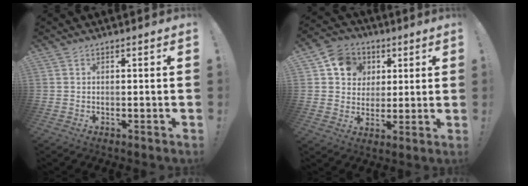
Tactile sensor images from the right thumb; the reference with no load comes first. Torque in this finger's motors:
{"motor_torque": [0.21, 0.43, 0.29, -0.38, 0.00]}